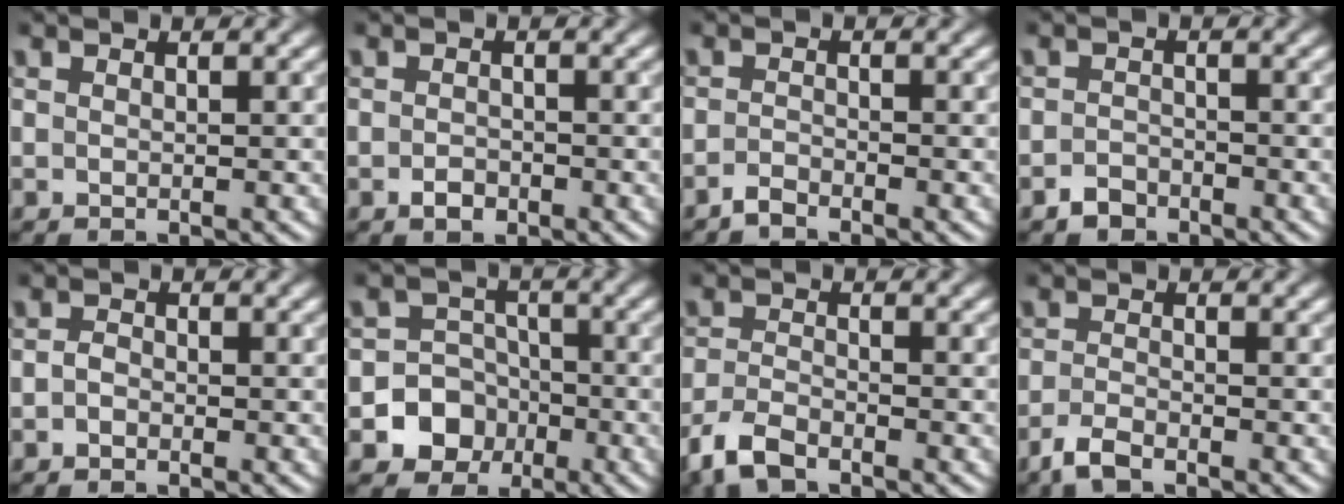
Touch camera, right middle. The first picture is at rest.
{"total": 1.3, "force": [-0.9, 0.7, 0.5], "torque": [-0.012, -0.002, -0.018]}
{"total": 1.3, "force": [-1.2, 0.1, 0.3], "torque": [-0.008, 0.001, -0.028]}
{"total": 1.6, "force": [-1.5, 0.8, 0.2], "torque": [-0.003, 0.003, -0.029]}
{"total": 0.8, "force": [-0.6, 0.5, 0.3], "torque": [-0.010, -0.001, -0.014]}
{"total": 6.6, "force": [-2.9, 5.8, 1.0], "torque": [0.000, -0.004, -0.074]}
{"total": 3.3, "force": [-2.7, 1.0, 1.5], "torque": [-0.038, -0.007, -0.064]}
{"total": 2.2, "force": [-1.9, 0.5, 1.1], "torque": [-0.031, -0.006, -0.043]}